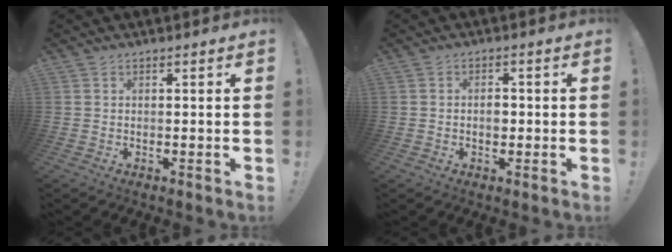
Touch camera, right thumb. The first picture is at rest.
{"total": 2.7, "force": [-0.5, 1.9, 1.9], "torque": [-0.020, 0.002, -0.013]}